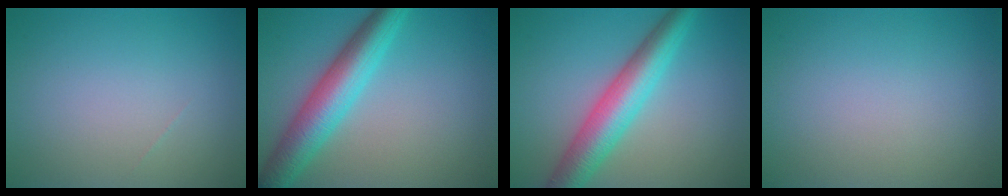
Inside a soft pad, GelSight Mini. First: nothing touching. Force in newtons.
{"total": 6.5, "press": 6.5, "slide": 0.2}
{"total": 6.5, "press": 6.5, "slide": 0.1}
{"total": 0.0}